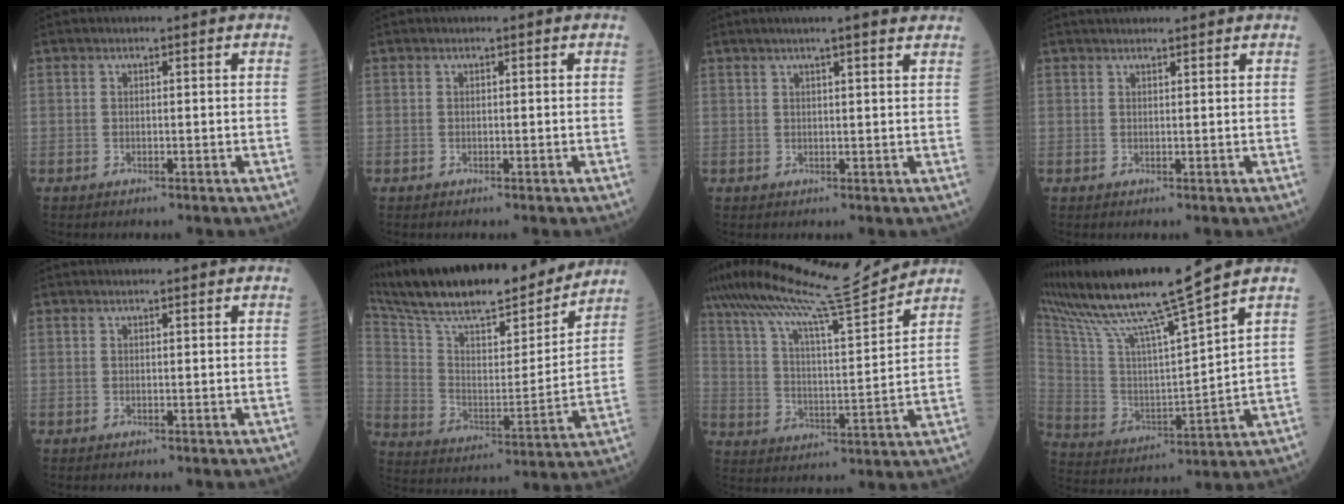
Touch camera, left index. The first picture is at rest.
{"total": 0.0}
{"total": 7.4, "force": [5.9, 0.3, 4.5], "torque": [-0.061, 0.018, 0.068]}
{"total": 4.7, "force": [4.3, 0.2, 1.9], "torque": [-0.023, 0.027, 0.058]}
{"total": 1.4, "force": [1.2, -0.1, 0.6], "torque": [-0.007, 0.009, 0.018]}
{"total": 24.8, "force": [21.7, 4.1, 11.4], "torque": [-0.202, -0.006, 0.333]}
{"total": 18.1, "force": [16.3, -0.7, 7.8], "torque": [-0.148, -0.010, 0.265]}
{"total": 17.0, "force": [13.8, -1.9, 9.7], "torque": [-0.193, -0.005, 0.255]}